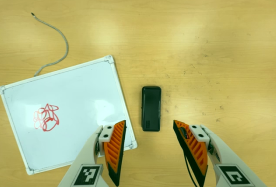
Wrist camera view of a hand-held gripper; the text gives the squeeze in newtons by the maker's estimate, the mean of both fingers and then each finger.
{"total": 0.0}